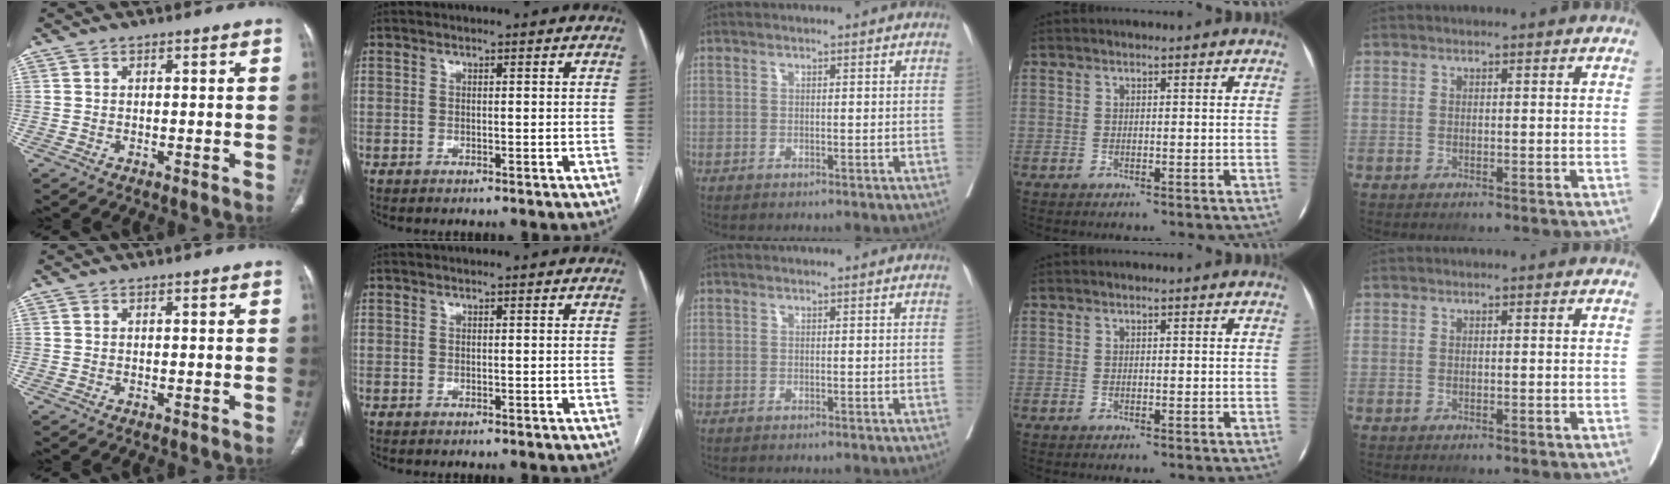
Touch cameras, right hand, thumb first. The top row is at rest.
{}